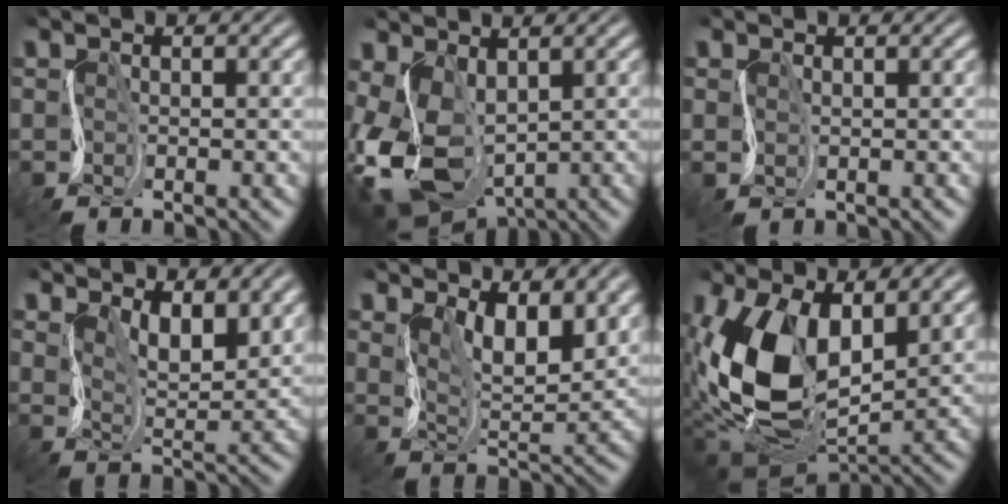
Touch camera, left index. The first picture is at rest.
{"total": 10.1, "force": [-1.3, 6.5, 7.6], "torque": [-0.174, -0.031, -0.014]}
{"total": 0.0}
{"total": 4.6, "force": [2.1, 2.1, 3.5], "torque": [-0.068, -0.017, 0.035]}
{"total": 6.3, "force": [2.7, 2.8, 5.0], "torque": [-0.078, -0.012, 0.038]}
{"total": 11.5, "force": [1.0, 6.8, 9.2], "torque": [-0.195, -0.018, 0.008]}